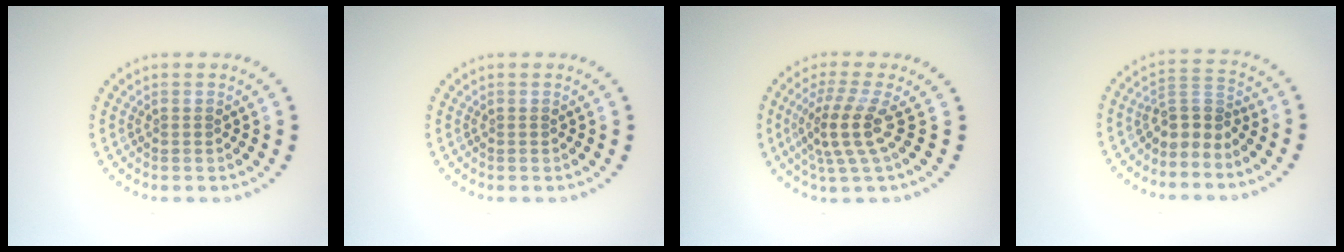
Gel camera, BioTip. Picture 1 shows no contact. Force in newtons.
{"total": 0.0}
{"total": 3.7, "press": 2.7, "slide": 2.5}
{"total": 2.9, "press": 2.0, "slide": 2.0}